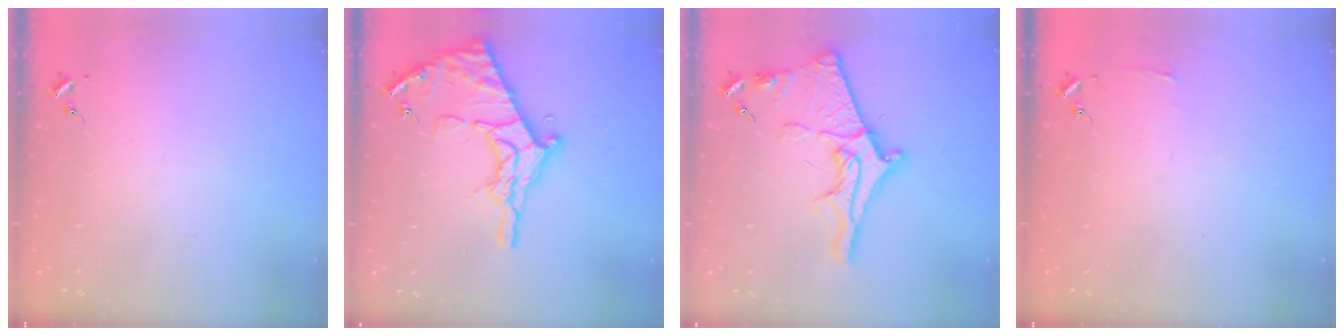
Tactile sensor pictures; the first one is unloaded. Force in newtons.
{"total": 19.0, "press": 18.9, "slide": 1.4}
{"total": 16.1, "press": 16.0, "slide": 1.1}
{"total": 2.9, "press": 2.9, "slide": 0.3}